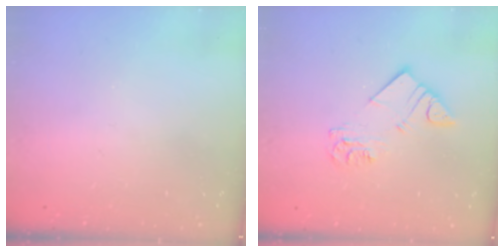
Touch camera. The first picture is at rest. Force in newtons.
{"total": 5.9, "press": 5.9, "slide": 0.4}